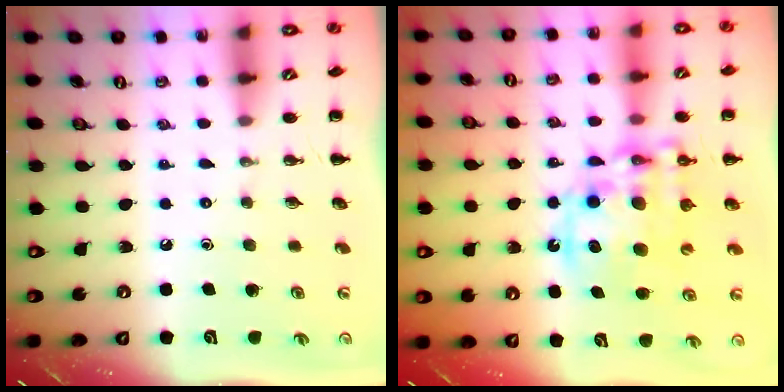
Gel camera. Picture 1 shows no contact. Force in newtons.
{"total": 15.7, "press": 15.3, "slide": 3.6}